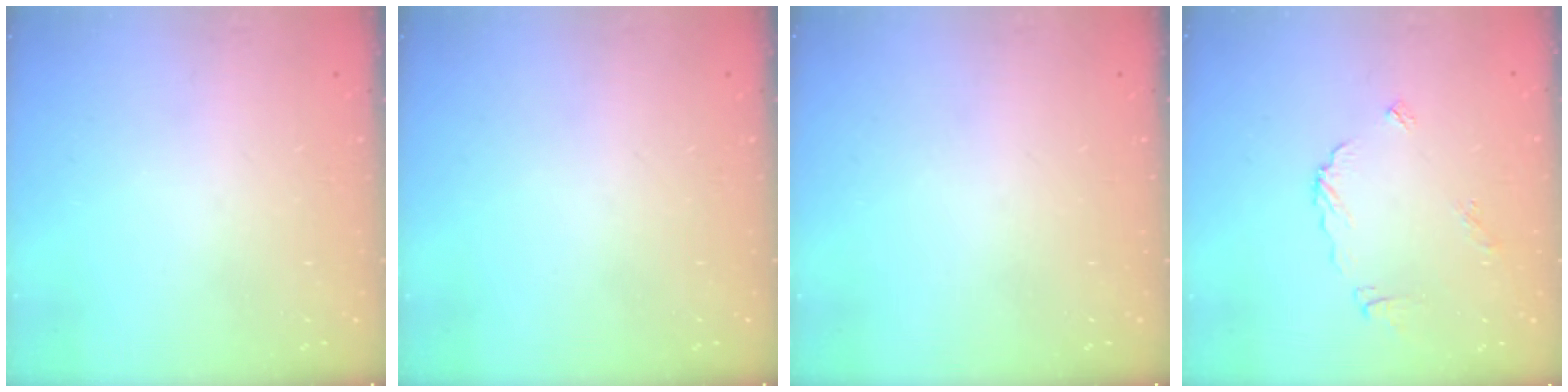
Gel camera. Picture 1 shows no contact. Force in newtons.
{"total": 0.0}
{"total": 0.0}
{"total": 7.0, "press": 7.0, "slide": 0.4}